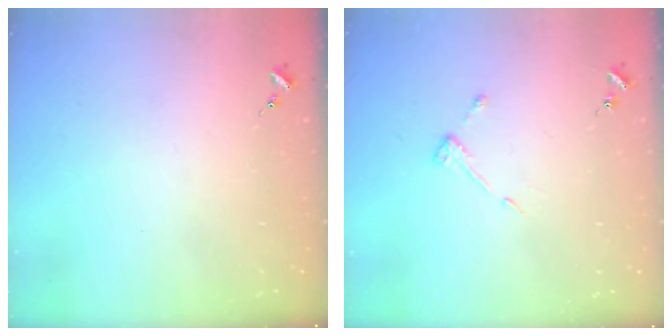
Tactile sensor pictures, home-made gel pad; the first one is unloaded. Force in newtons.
{"total": 4.0, "press": 4.0, "slide": 0.5}